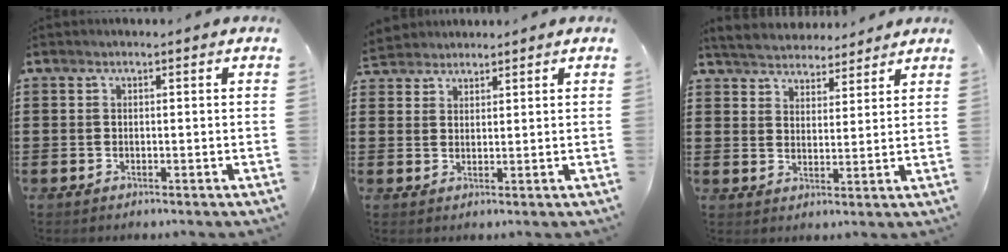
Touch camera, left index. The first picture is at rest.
{"total": 2.3, "force": [2.1, 0.7, -0.3], "torque": [-0.001, 0.003, 0.042]}
{"total": 4.3, "force": [4.2, 0.8, 0.1], "torque": [-0.022, -0.018, 0.076]}